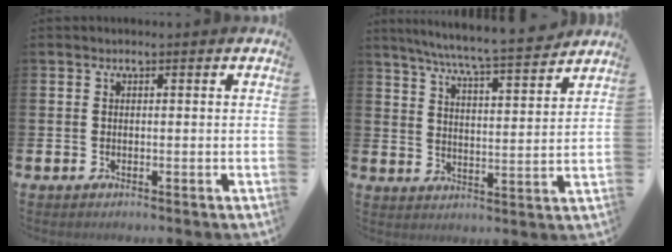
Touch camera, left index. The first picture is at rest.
{"total": 7.5, "force": [7.0, -0.2, 2.5], "torque": [-0.076, -0.048, 0.123]}